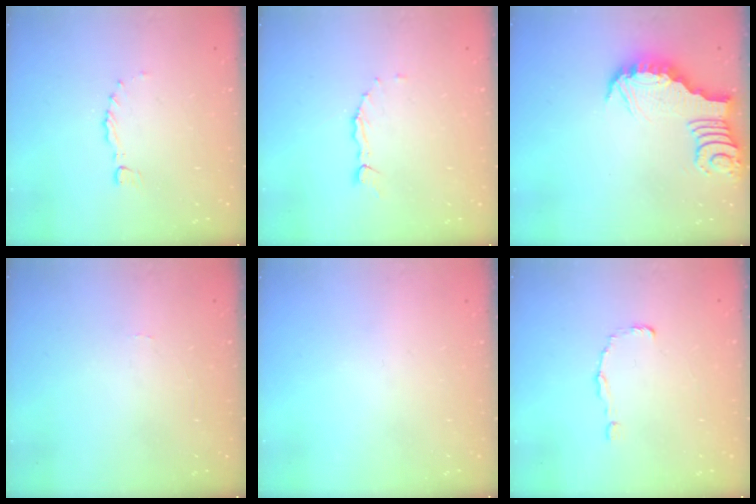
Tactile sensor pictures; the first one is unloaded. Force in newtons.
{"total": 1.5, "press": 1.5, "slide": 0.2}
{"total": 4.1, "press": 4.1, "slide": 0.0}
{"total": 0.0}
{"total": 0.0}
{"total": 1.5, "press": 1.5, "slide": 0.1}